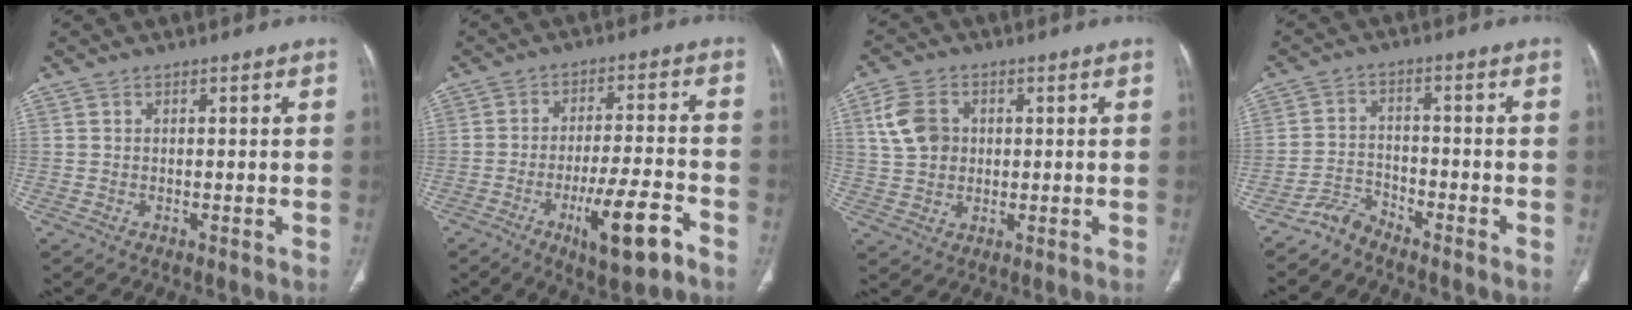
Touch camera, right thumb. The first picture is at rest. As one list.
[{"total": 11.6, "force": [-5.9, 2.7, 9.6], "torque": [-0.161, 0.027, -0.089]}, {"total": 7.6, "force": [1.8, 5.9, 4.5], "torque": [-0.076, 0.002, 0.033]}, {"total": 3.8, "force": [-3.7, 0.9, 0.2], "torque": [-0.002, 0.020, -0.075]}]